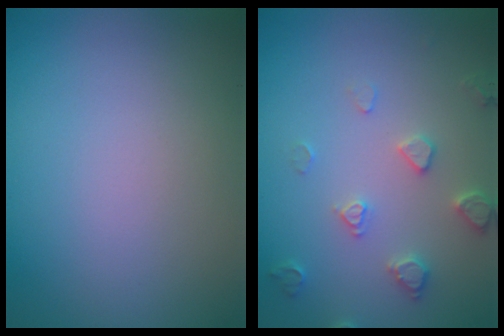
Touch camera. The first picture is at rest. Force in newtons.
{"total": 2.5, "press": 2.4, "slide": 0.5}